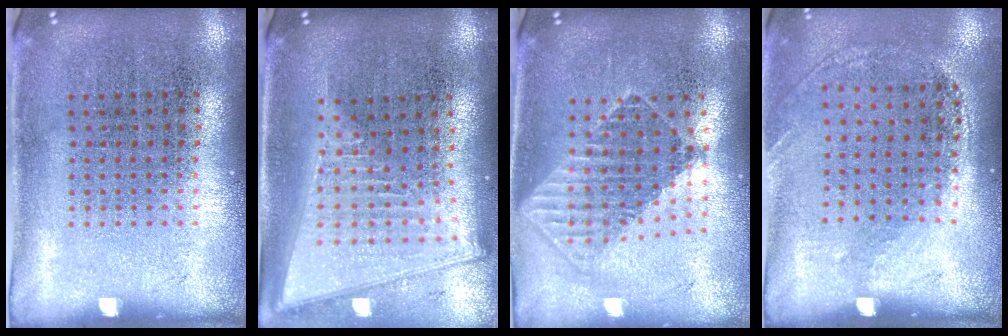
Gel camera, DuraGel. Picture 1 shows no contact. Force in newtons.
{"total": 2.2, "press": 1.8, "slide": 1.2}
{"total": 1.7, "press": 1.4, "slide": 1.0}
{"total": 1.2, "press": 0.9, "slide": 0.8}